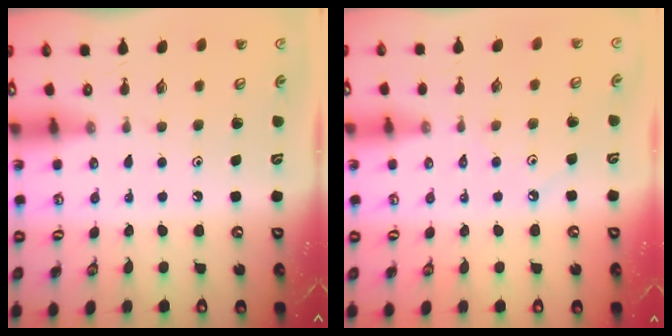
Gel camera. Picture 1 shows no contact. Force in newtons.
{"total": 2.2, "press": 2.2, "slide": 0.4}